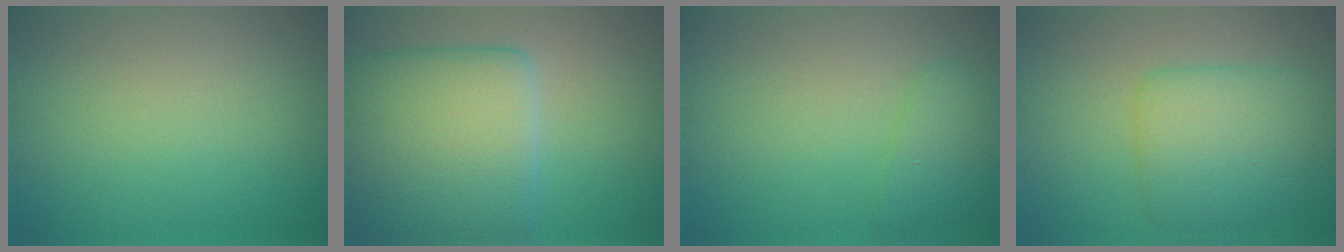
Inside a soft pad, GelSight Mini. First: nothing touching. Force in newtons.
{"total": 10.7, "press": 10.7, "slide": 0.5}
{"total": 2.2, "press": 2.2, "slide": 0.1}
{"total": 5.2, "press": 5.2, "slide": 0.1}